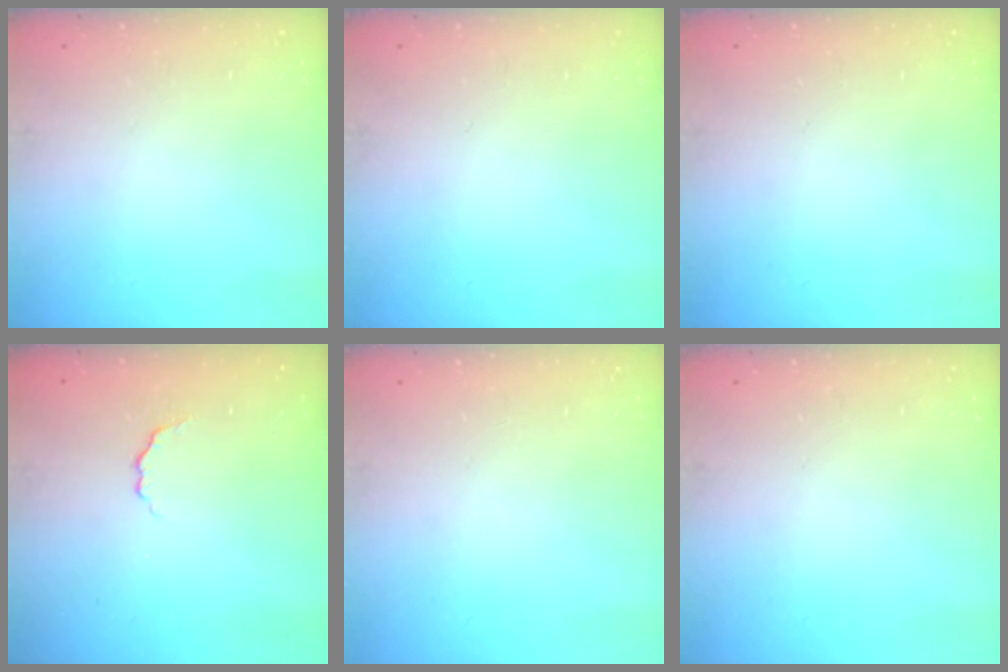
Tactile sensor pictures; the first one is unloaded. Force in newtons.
{"total": 0.0}
{"total": 0.0}
{"total": 3.3, "press": 3.1, "slide": 1.0}
{"total": 0.0}
{"total": 0.0}